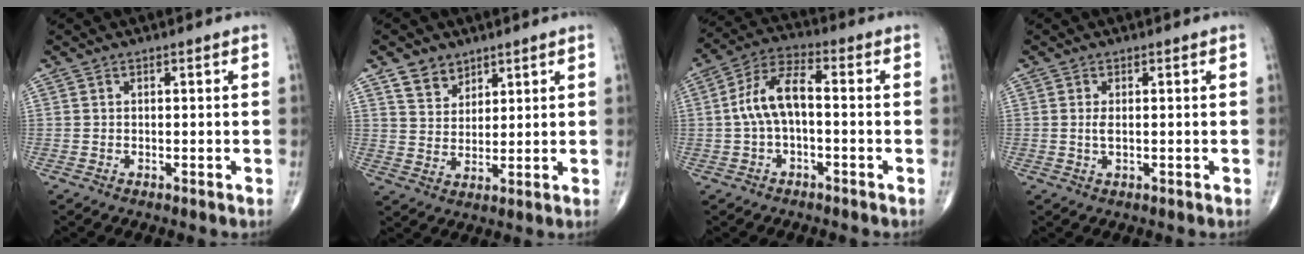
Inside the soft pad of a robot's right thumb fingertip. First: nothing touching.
{"total": 5.6, "force": [3.9, 3.7, 1.4], "torque": [-0.002, -0.029, 0.076]}
{"total": 8.9, "force": [-0.5, 4.2, 7.9], "torque": [-0.156, 0.036, -0.016]}
{"total": 1.6, "force": [0.2, 0.5, 1.5], "torque": [-0.034, -0.004, 0.007]}